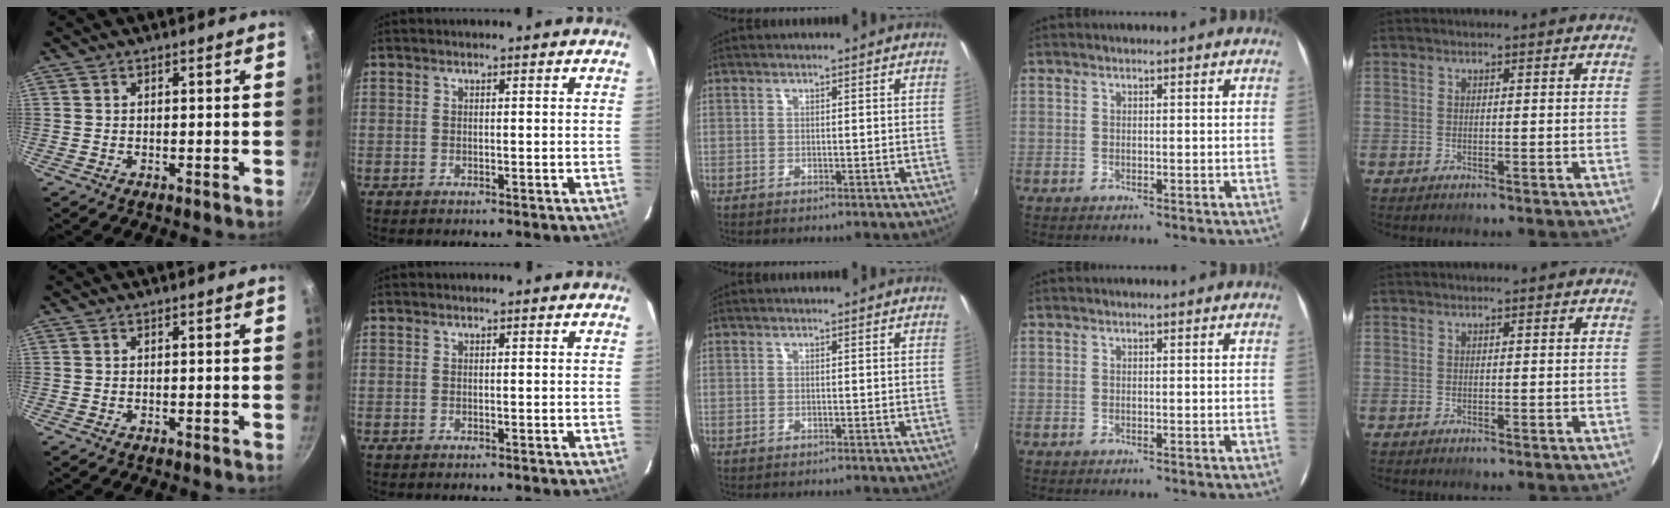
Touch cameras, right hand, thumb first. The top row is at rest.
{}